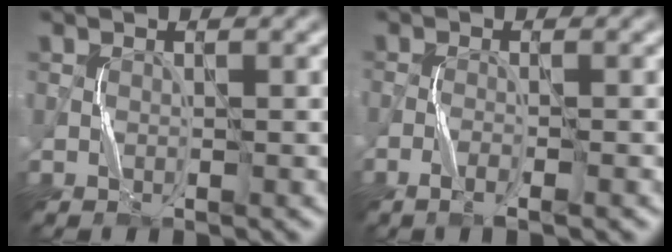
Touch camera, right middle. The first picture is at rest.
{"total": 1.8, "force": [-1.3, -0.1, 1.3], "torque": [-0.033, 0.000, -0.026]}